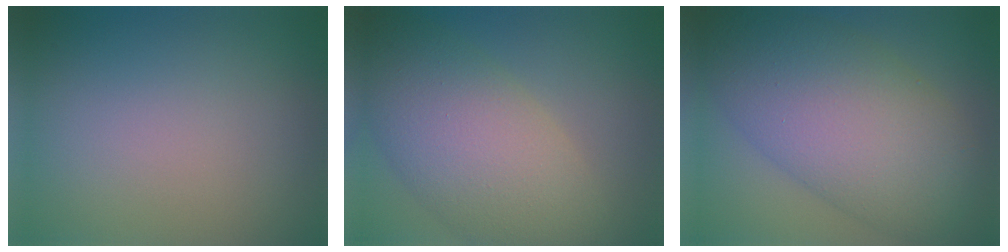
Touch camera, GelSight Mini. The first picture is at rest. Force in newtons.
{"total": 10.1, "press": 10.1, "slide": 0.9}
{"total": 11.6, "press": 11.6, "slide": 0.3}